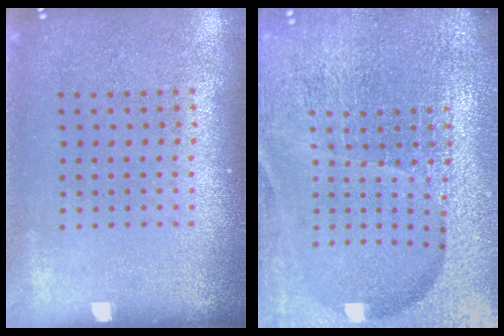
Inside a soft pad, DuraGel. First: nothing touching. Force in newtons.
{"total": 6.8, "press": 5.8, "slide": 3.4}